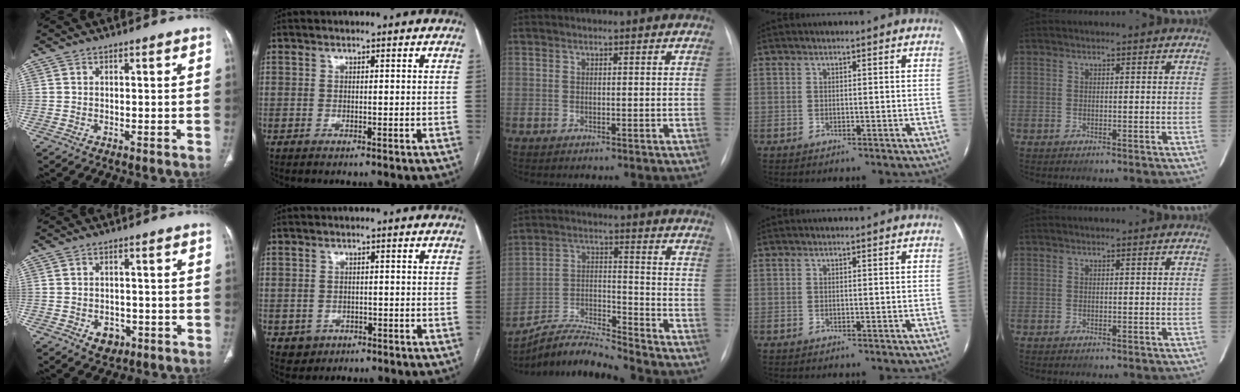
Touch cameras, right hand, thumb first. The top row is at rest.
{"thumb": {"total": 4.1, "force": [-1.8, 3.1, 2.0], "torque": [-0.012, 0.010, -0.016]}, "index": {"total": 2.9, "force": [-1.1, 2.6, 0.3], "torque": [0.000, 0.008, -0.009]}, "middle": {"total": 9.3, "force": [-9.2, -1.0, 1.4], "torque": [-0.033, 0.017, -0.169]}}